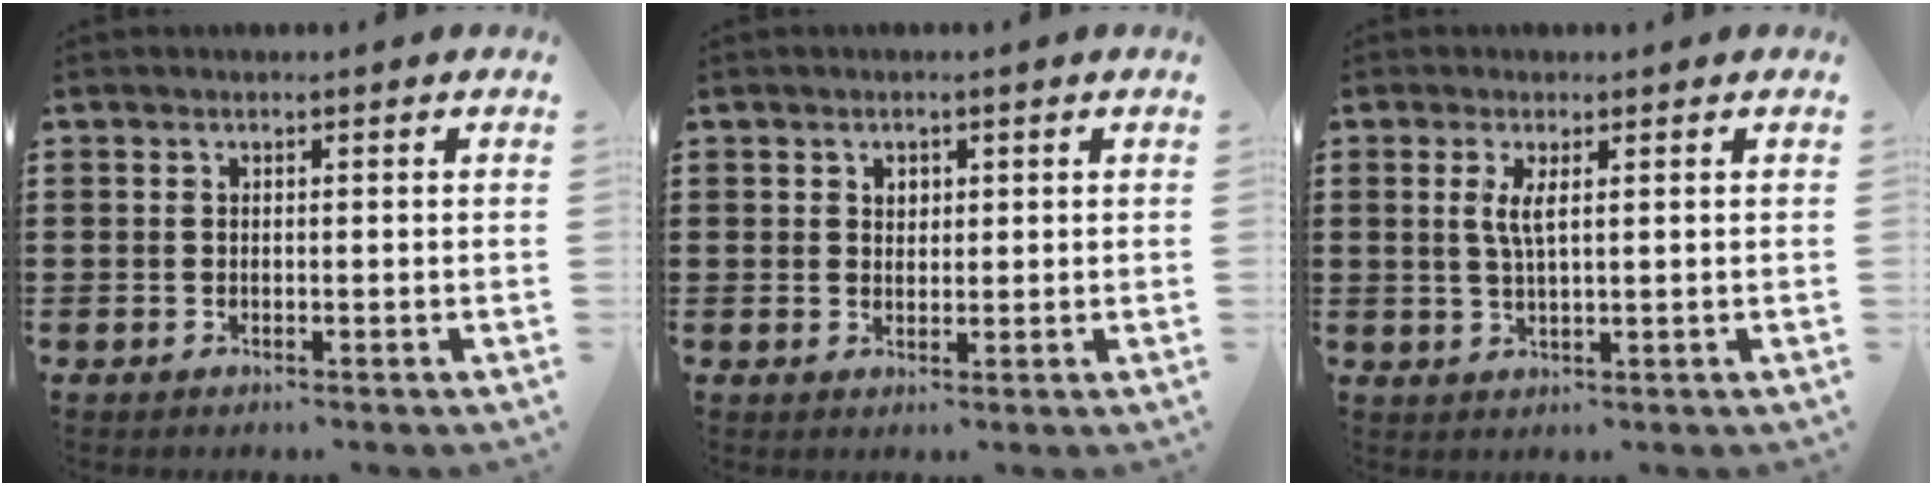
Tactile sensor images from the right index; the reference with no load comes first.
{"total": 1.5, "force": [0.9, 1.1, 0.5], "torque": [-0.013, 0.006, 0.016]}
{"total": 3.0, "force": [0.8, 0.5, 2.8], "torque": [-0.059, 0.001, 0.012]}